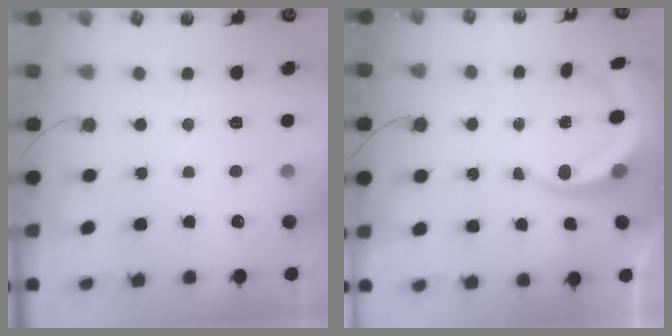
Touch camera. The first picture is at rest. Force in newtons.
{"total": 8.4, "press": 8.3, "slide": 1.4}